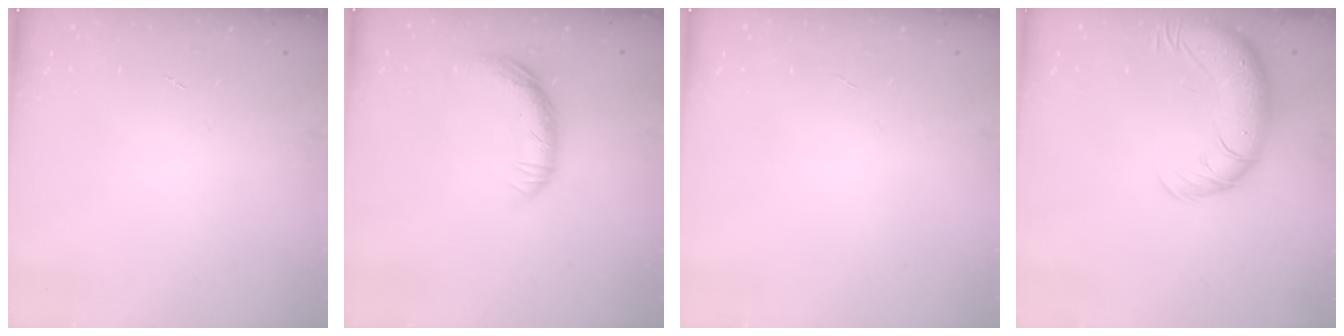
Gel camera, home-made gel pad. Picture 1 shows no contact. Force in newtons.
{"total": 11.4, "press": 11.3, "slide": 1.4}
{"total": 0.0}
{"total": 10.0, "press": 9.7, "slide": 2.5}